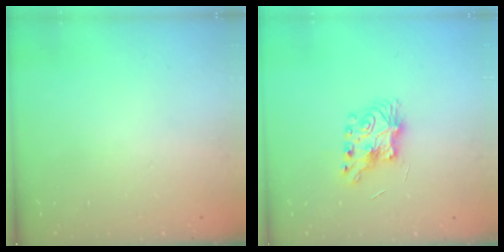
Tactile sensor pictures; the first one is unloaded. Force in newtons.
{"total": 7.9, "press": 7.9, "slide": 0.3}